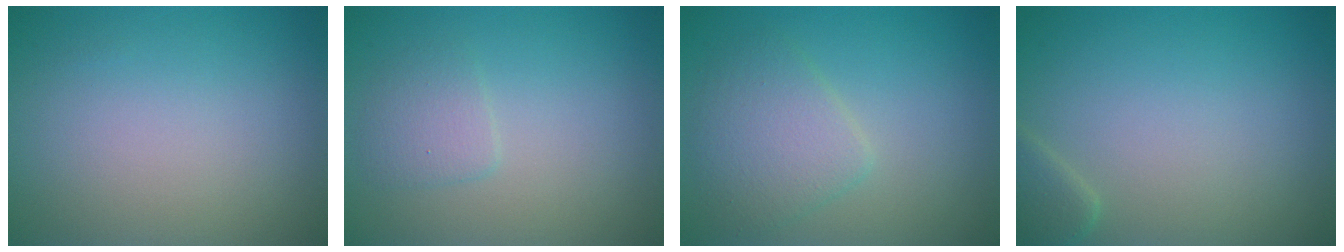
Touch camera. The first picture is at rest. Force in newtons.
{"total": 1.6, "press": 1.6, "slide": 0.1}
{"total": 3.6, "press": 3.6, "slide": 0.2}
{"total": 1.7, "press": 1.7, "slide": 0.2}